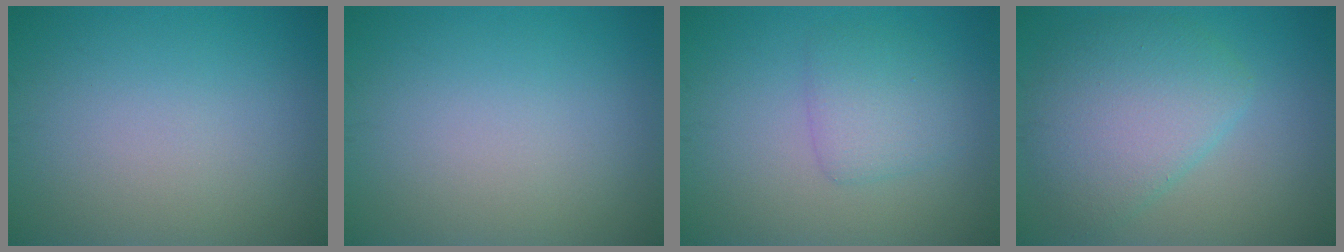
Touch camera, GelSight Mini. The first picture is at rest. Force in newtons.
{"total": 0.0}
{"total": 2.7, "press": 2.7, "slide": 0.1}
{"total": 5.8, "press": 5.8, "slide": 0.4}